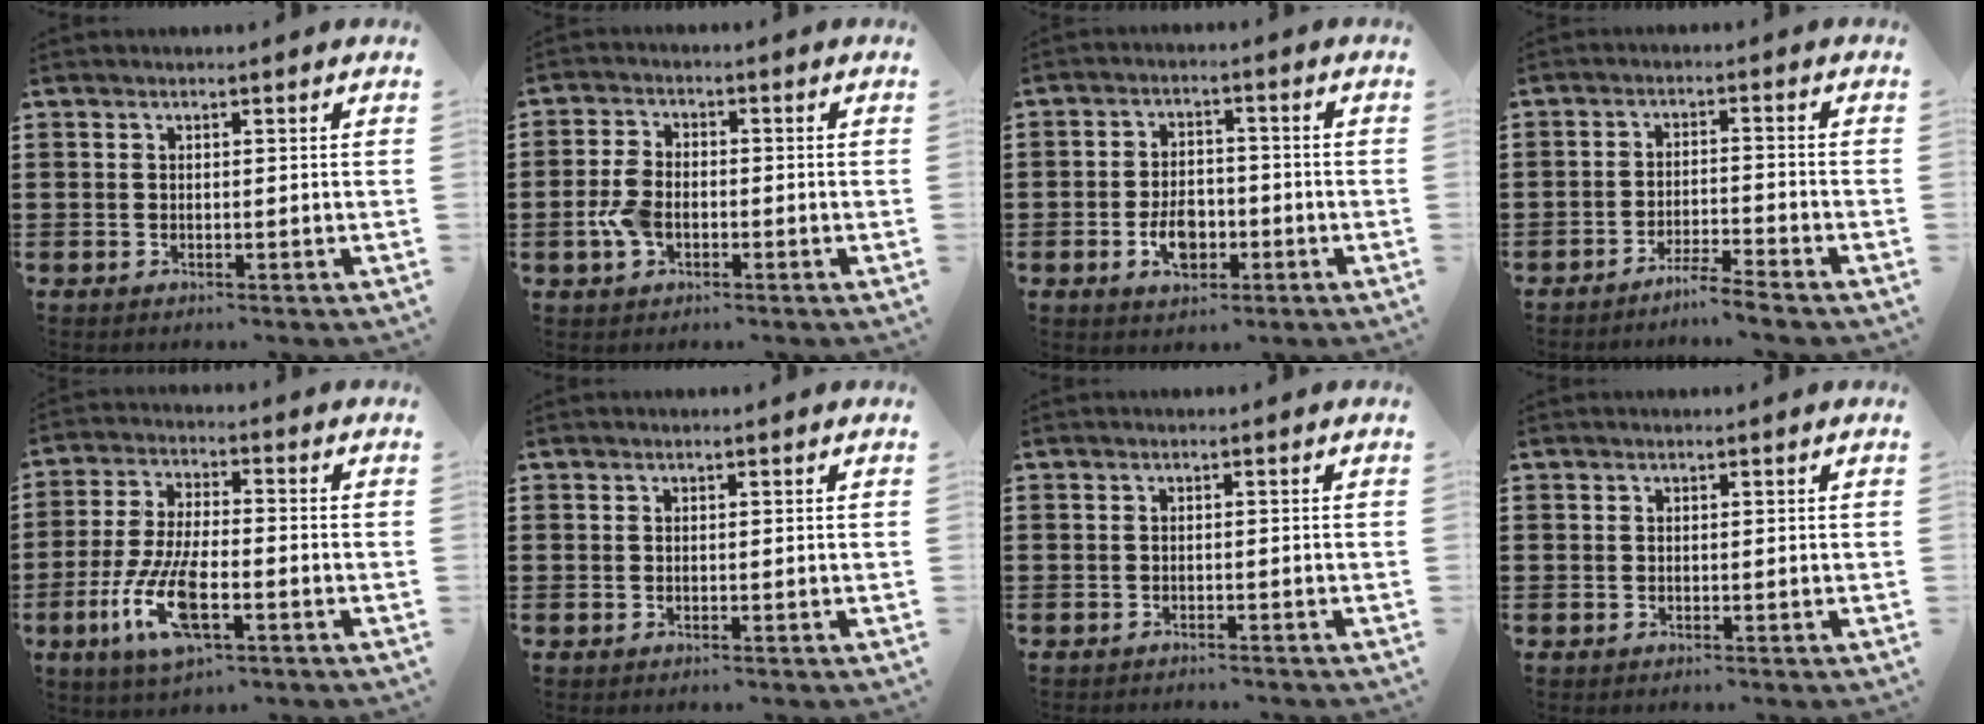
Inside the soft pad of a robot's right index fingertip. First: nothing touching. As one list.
[{"total": 4.9, "force": [-1.4, 3.0, 3.7], "torque": [-0.093, -0.002, -0.030]}, {"total": 5.3, "force": [-1.8, 3.4, 3.8], "torque": [-0.065, 0.004, -0.033]}, {"total": 3.7, "force": [-3.5, -0.5, 1.0], "torque": [-0.017, -0.001, -0.069]}, {"total": 10.8, "force": [-4.2, 3.5, 9.2], "torque": [-0.207, -0.012, -0.077]}, {"total": 0.0}, {"total": 0.8, "force": [-0.8, 0.0, 0.1], "torque": [-0.005, -0.001, -0.017]}, {"total": 0.0}]